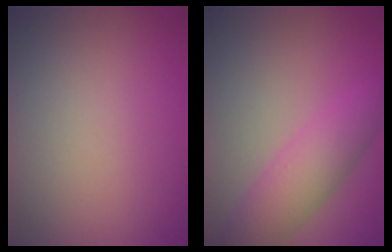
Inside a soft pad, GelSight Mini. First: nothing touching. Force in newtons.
{"total": 4.2, "press": 4.2, "slide": 0.1}